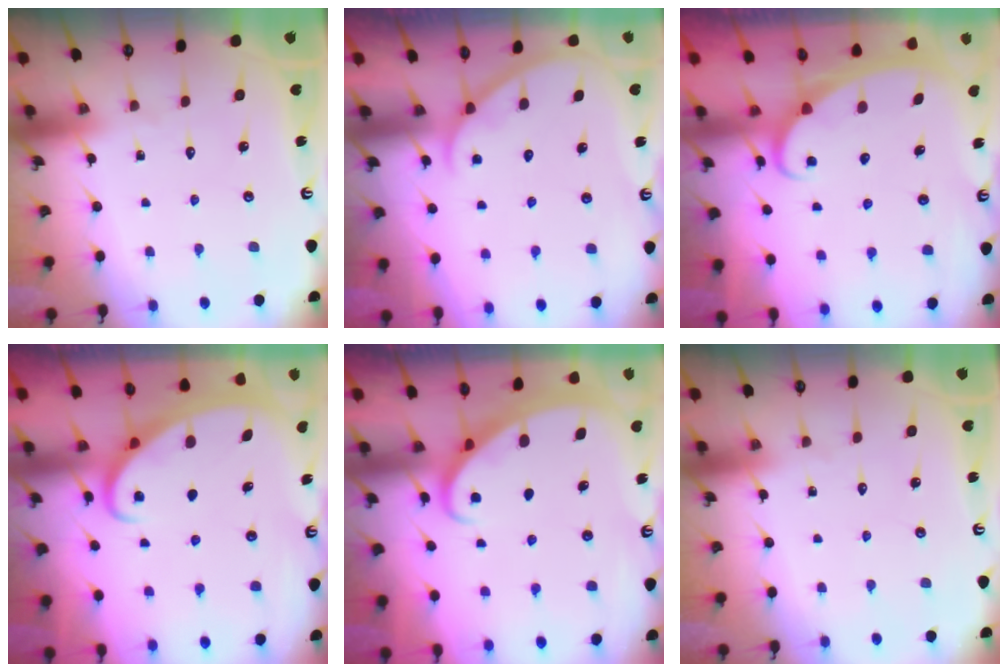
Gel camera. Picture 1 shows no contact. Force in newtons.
{"total": 2.9, "press": 2.9, "slide": 0.4}
{"total": 2.4, "press": 2.4, "slide": 0.3}
{"total": 2.4, "press": 2.3, "slide": 0.3}
{"total": 2.3, "press": 2.3, "slide": 0.2}
{"total": 0.0}